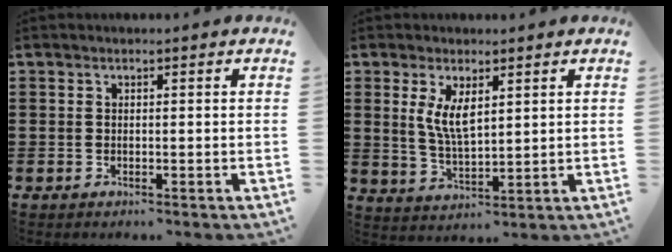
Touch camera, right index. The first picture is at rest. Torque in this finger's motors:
{"motor_torque": [0.20, 0.10, 0.20, 0.12]}